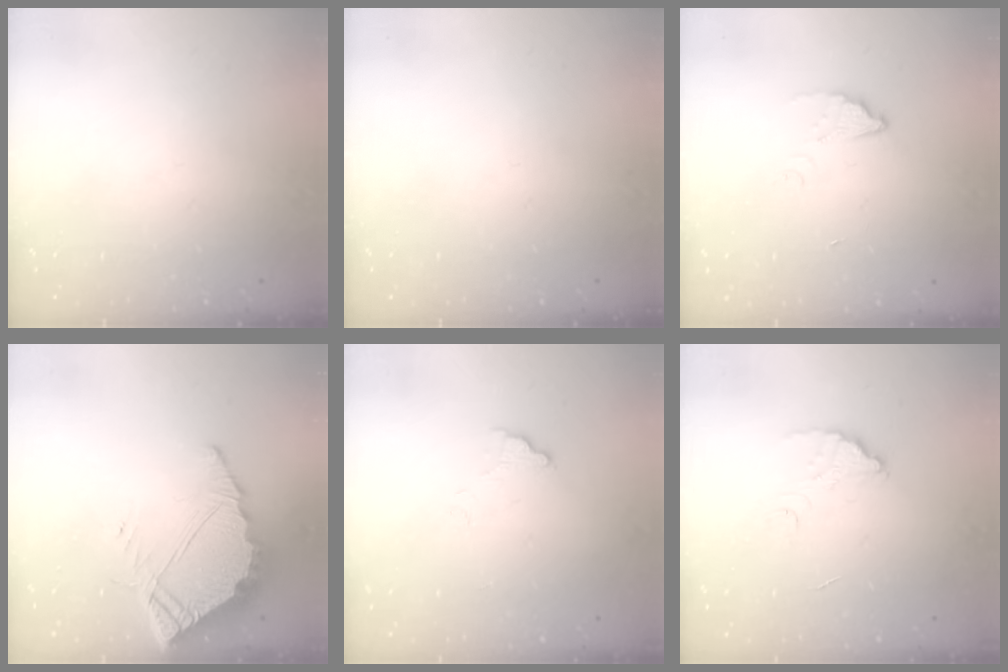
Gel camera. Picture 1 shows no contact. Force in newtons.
{"total": 0.0}
{"total": 3.4, "press": 3.4, "slide": 0.3}
{"total": 8.9, "press": 8.8, "slide": 0.7}
{"total": 4.2, "press": 4.2, "slide": 0.3}
{"total": 3.4, "press": 3.4, "slide": 0.2}